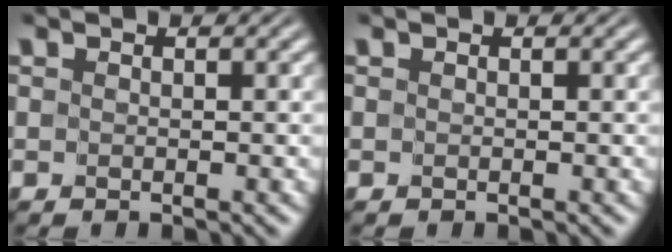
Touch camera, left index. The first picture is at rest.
{"total": 0.0}